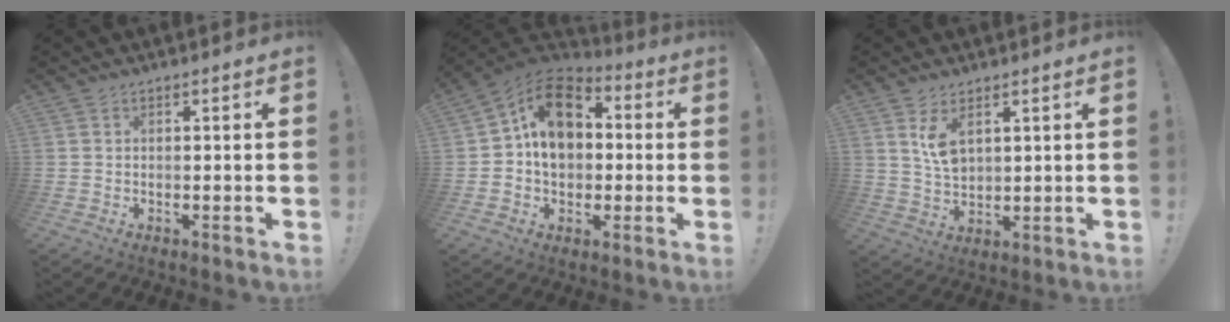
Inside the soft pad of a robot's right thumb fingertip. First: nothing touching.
{"total": 15.8, "force": [2.5, 11.9, 10.1], "torque": [-0.160, 0.010, 0.050]}
{"total": 6.9, "force": [3.8, 3.4, 4.6], "torque": [-0.082, -0.021, 0.070]}